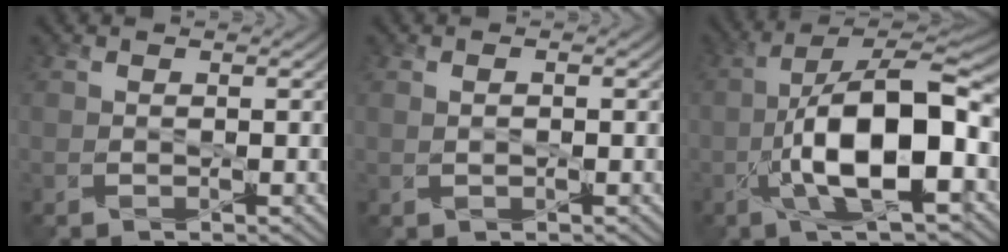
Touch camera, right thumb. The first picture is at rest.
{"total": 0.6, "force": [0.0, 0.2, 0.5], "torque": [-0.003, 0.002, 0.003]}
{"total": 12.8, "force": [-3.5, 4.0, 11.6], "torque": [-0.209, 0.008, -0.068]}